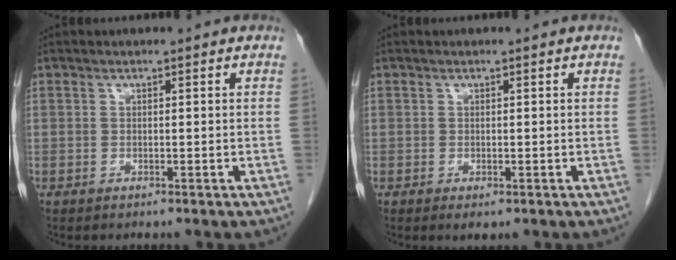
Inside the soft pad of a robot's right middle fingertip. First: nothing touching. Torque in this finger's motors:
{"motor_torque": [0.27, 0.07, -0.02, 0.01]}